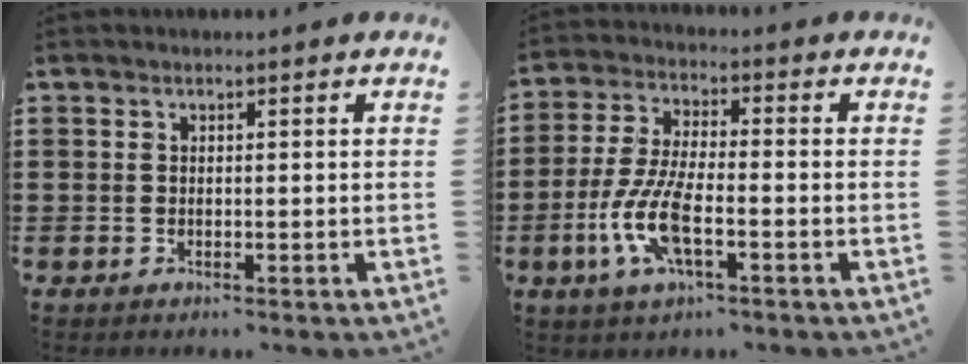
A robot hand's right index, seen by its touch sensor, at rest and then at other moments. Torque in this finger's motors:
{"motor_torque": [2.14, 0.00, 0.89, 0.21]}